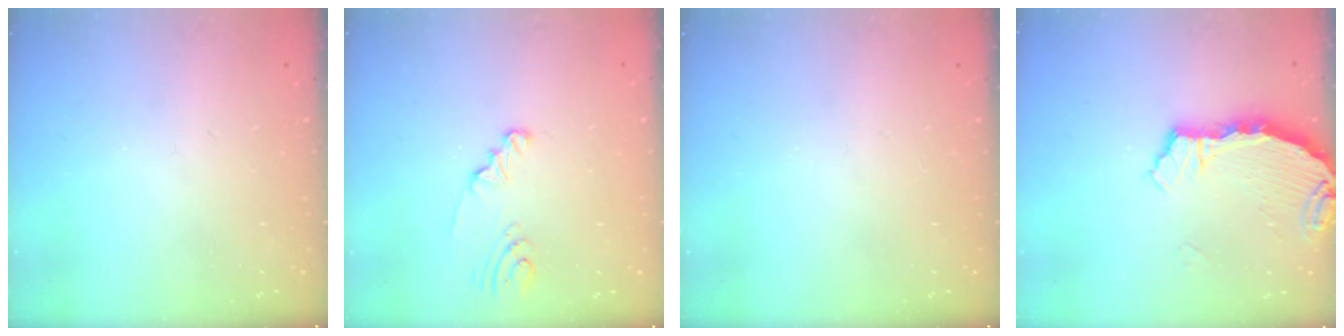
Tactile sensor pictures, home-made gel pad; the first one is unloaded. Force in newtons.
{"total": 2.8, "press": 2.8, "slide": 0.3}
{"total": 0.0}
{"total": 4.0, "press": 4.0, "slide": 0.2}